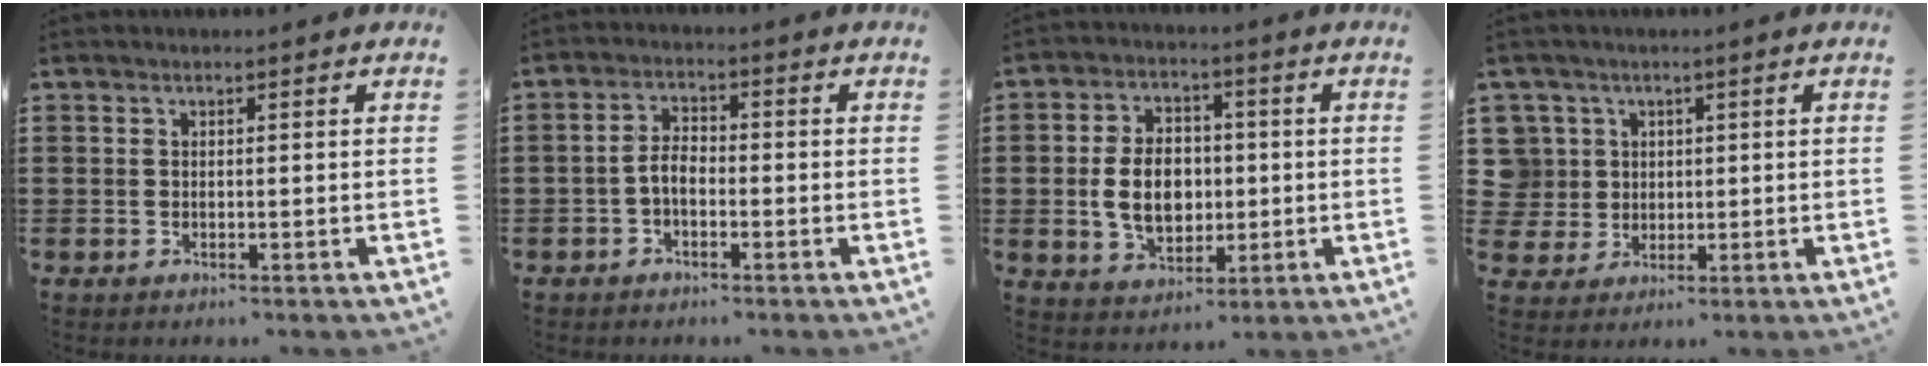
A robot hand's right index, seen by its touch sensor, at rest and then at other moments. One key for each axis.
{"total": 3.4, "fx": -1.3, "fy": 1.7, "fz": 2.7, "tx": -0.065, "ty": 0.002, "tz": -0.029}
{"total": 8.4, "fx": -0.4, "fy": 6.0, "fz": 5.9, "tx": -0.121, "ty": 0.004, "tz": -0.013}
{"total": 5.5, "fx": 1.3, "fy": 5.4, "fz": 0.4, "tx": -0.043, "ty": 0.013, "tz": 0.024}